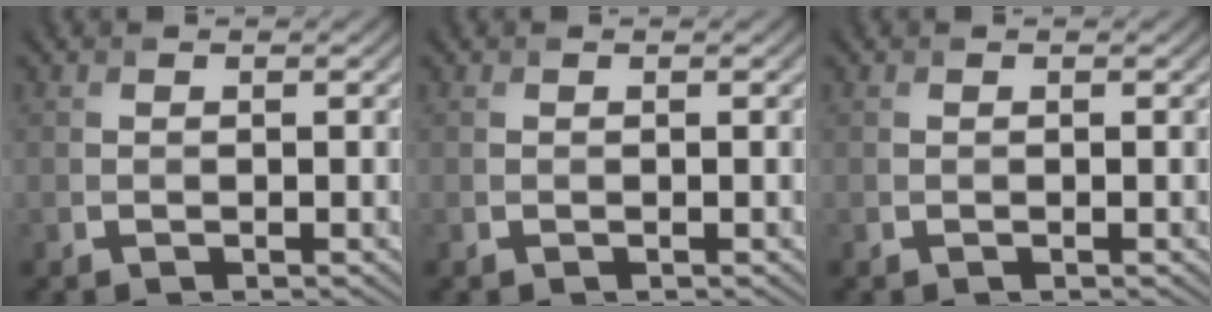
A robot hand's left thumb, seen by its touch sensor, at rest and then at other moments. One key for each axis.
{"total": 0.0}
{"total": 0.0}